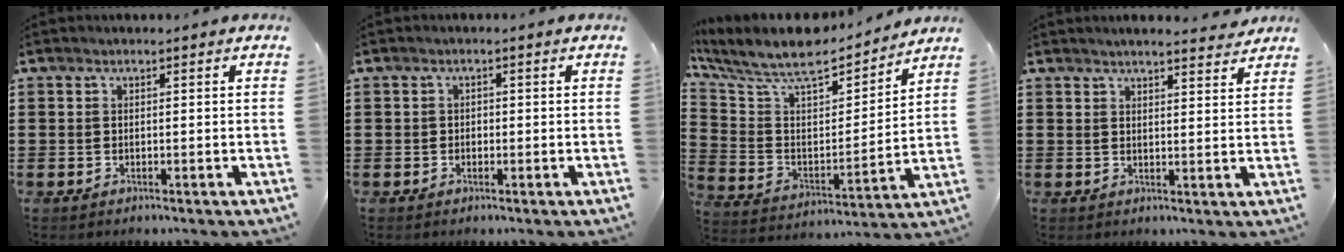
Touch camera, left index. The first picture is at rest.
{"total": 0.8, "force": [-0.1, 0.7, 0.4], "torque": [-0.010, 0.003, -0.004]}
{"total": 9.6, "force": [8.3, 2.3, 4.2], "torque": [-0.120, -0.060, 0.142]}
{"total": 2.8, "force": [2.7, -0.1, 0.4], "torque": [-0.016, -0.009, 0.051]}